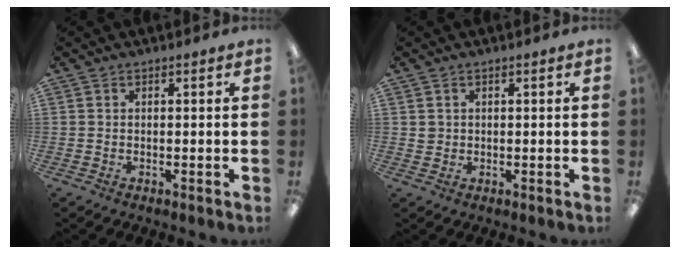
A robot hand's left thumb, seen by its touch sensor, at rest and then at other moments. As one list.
[{"total": 1.5, "force": [0.7, 1.3, 0.2], "torque": [-0.006, 0.002, 0.013]}]